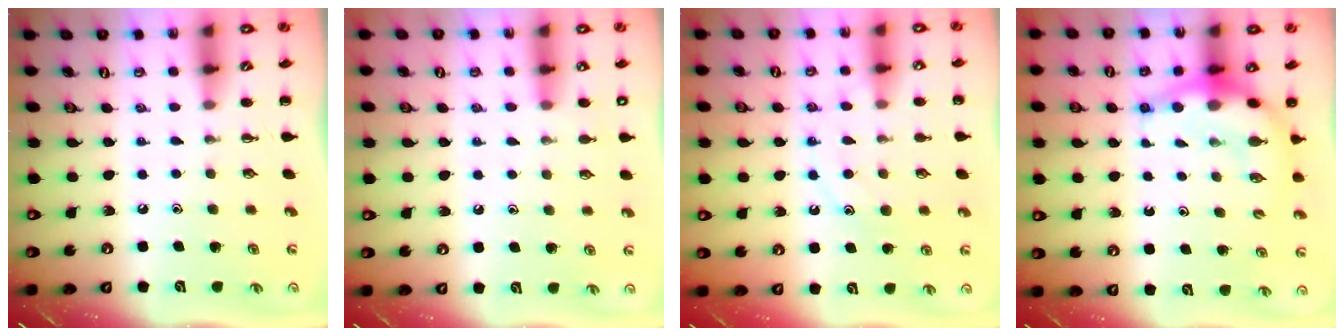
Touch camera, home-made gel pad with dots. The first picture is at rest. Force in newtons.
{"total": 6.8, "press": 6.6, "slide": 1.9}
{"total": 11.5, "press": 11.5, "slide": 0.7}
{"total": 9.3, "press": 9.0, "slide": 2.2}